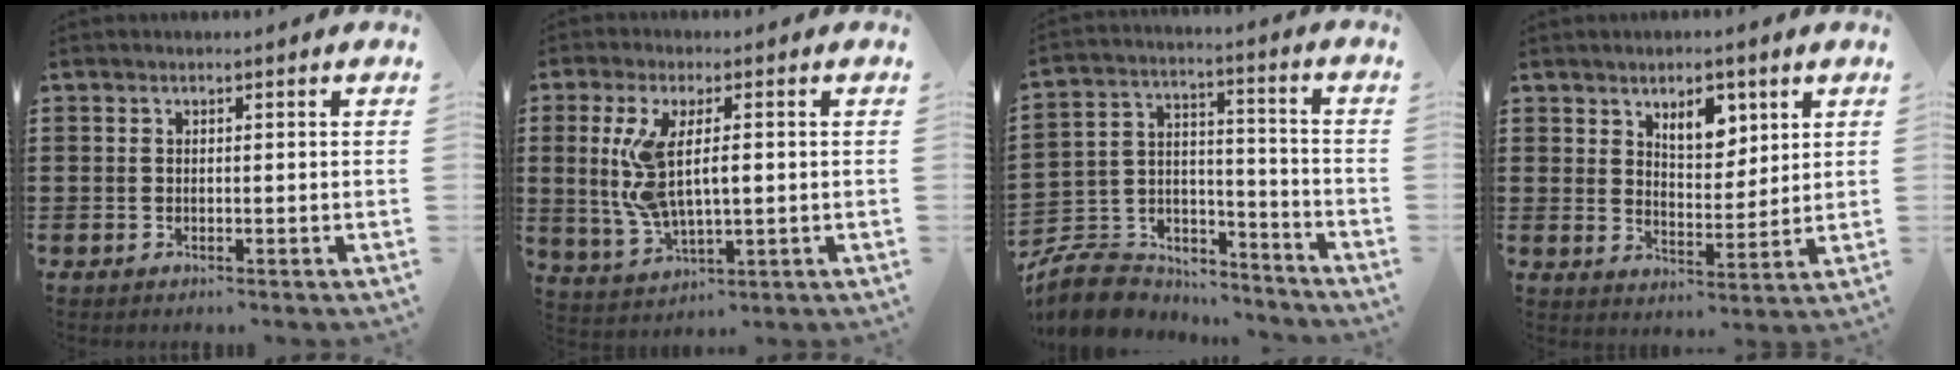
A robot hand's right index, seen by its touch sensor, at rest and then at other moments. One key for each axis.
{"total": 8.7, "fx": 0.9, "fy": 3.4, "fz": 7.9, "tx": -0.185, "ty": -0.003, "tz": 0.006}
{"total": 8.1, "fx": -7.3, "fy": 3.3, "fz": 1.1, "tx": -0.038, "ty": 0.013, "tz": -0.142}
{"total": 5.8, "fx": 3.5, "fy": 3.2, "fz": 3.5, "tx": -0.055, "ty": 0.003, "tz": 0.058}